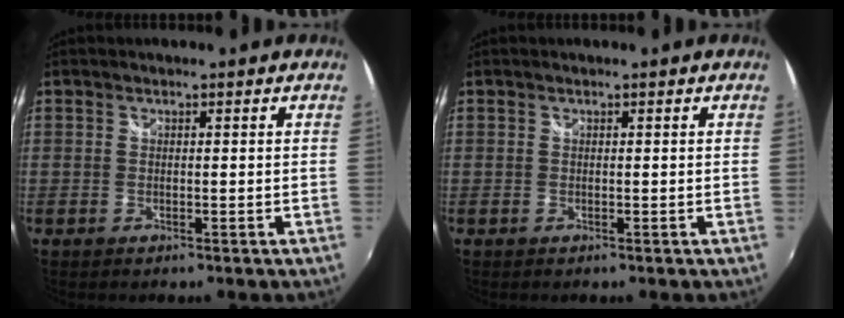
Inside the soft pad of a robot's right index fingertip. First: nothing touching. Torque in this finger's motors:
{"motor_torque": [0.00, 0.00, 0.01, 0.01]}